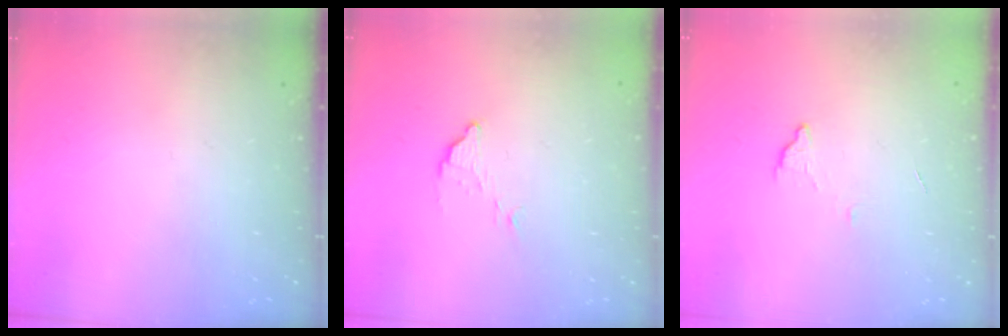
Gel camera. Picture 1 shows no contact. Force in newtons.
{"total": 4.6, "press": 4.6, "slide": 0.1}
{"total": 3.2, "press": 3.2, "slide": 0.2}